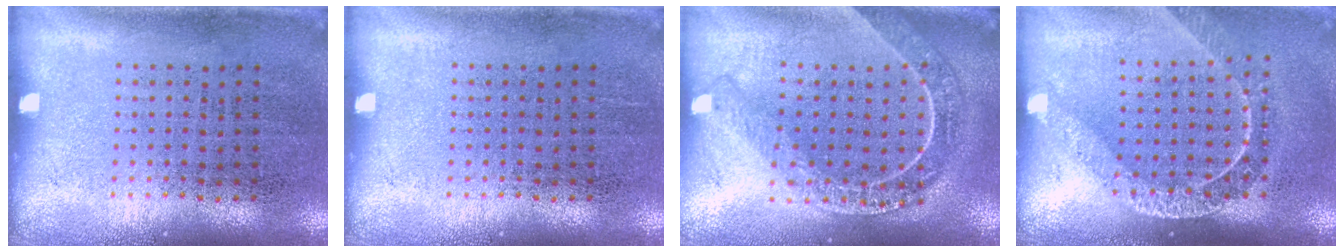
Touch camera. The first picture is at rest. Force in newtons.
{"total": 0.0}
{"total": 2.2, "press": 1.9, "slide": 1.1}
{"total": 1.6, "press": 1.4, "slide": 0.8}